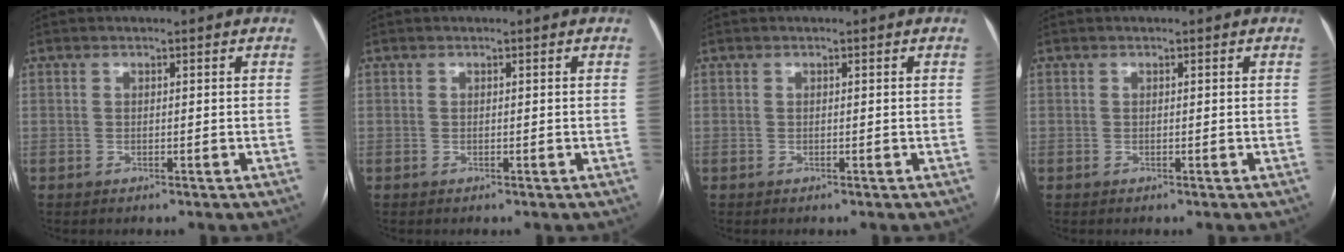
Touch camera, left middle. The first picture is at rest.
{"total": 0.0}
{"total": 0.0}
{"total": 0.0}